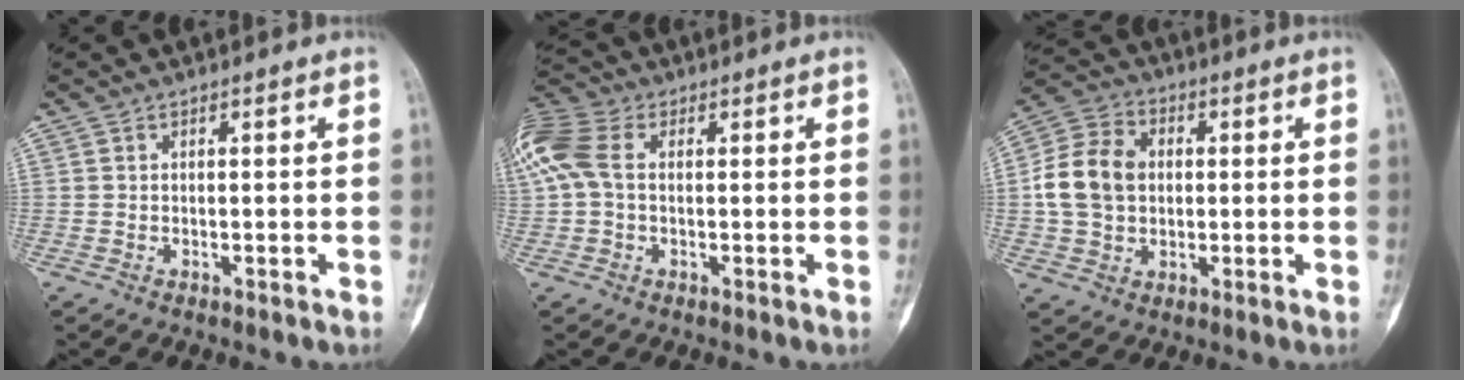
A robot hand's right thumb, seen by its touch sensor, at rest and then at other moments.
{"total": 10.7, "force": [1.6, 7.2, 7.8], "torque": [-0.195, 0.030, 0.026]}
{"total": 11.9, "force": [0.6, 9.3, 7.5], "torque": [-0.125, 0.020, 0.007]}